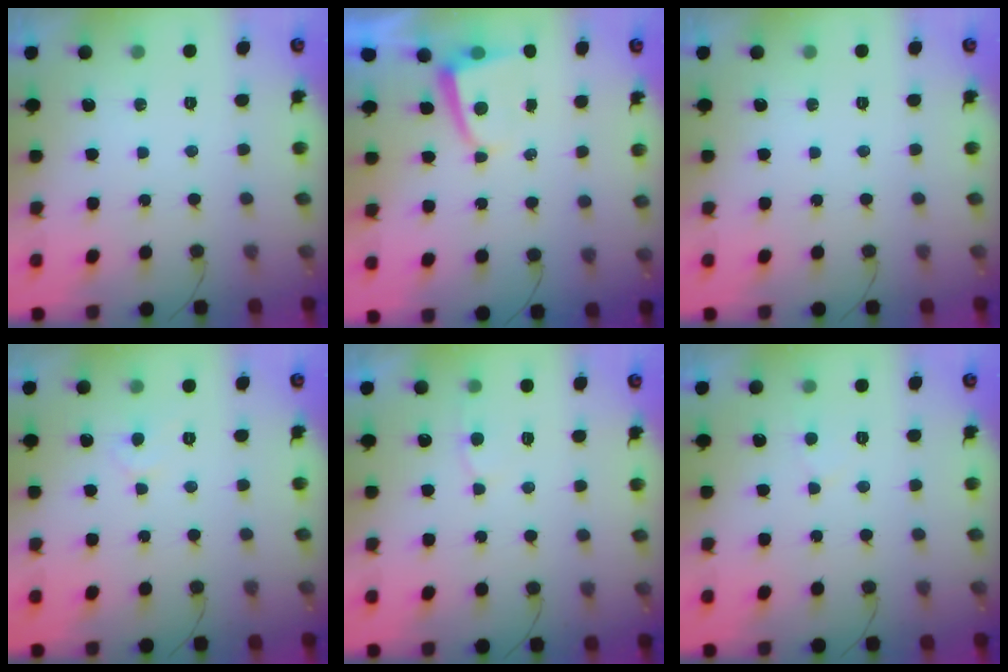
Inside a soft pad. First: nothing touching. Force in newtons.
{"total": 2.0, "press": 2.0, "slide": 0.3}
{"total": 0.0}
{"total": 3.7, "press": 3.6, "slide": 0.5}
{"total": 4.9, "press": 4.8, "slide": 0.6}
{"total": 2.6, "press": 2.5, "slide": 0.3}